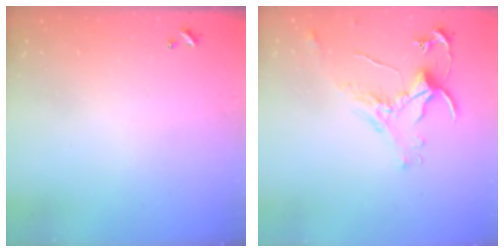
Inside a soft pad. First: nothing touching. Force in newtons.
{"total": 0.8, "press": 0.7, "slide": 0.3}